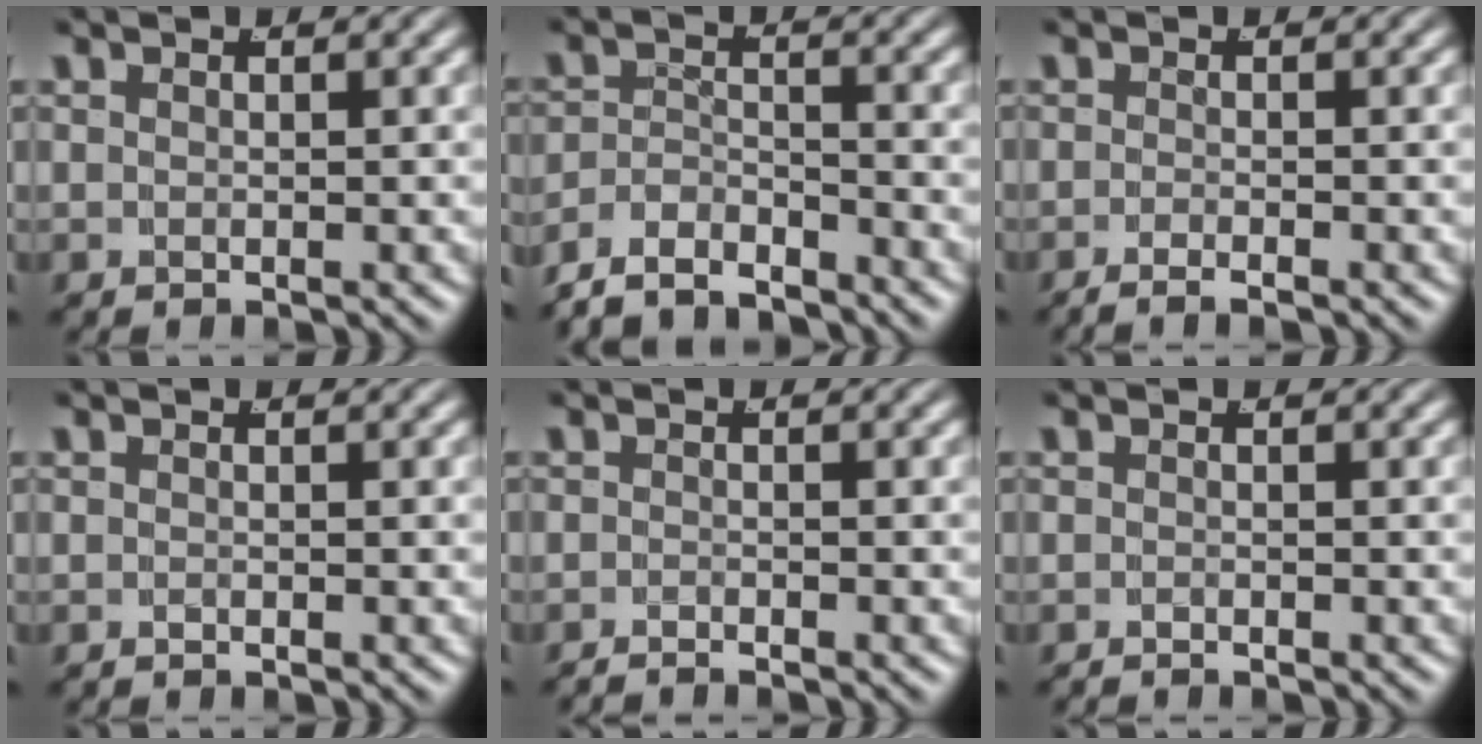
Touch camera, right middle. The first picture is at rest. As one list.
[{"total": 5.6, "force": [-4.8, 2.3, 1.4], "torque": [-0.029, -0.014, -0.081]}, {"total": 1.7, "force": [-1.6, 0.0, 0.6], "torque": [-0.016, -0.006, -0.025]}, {"total": 0.6, "force": [-0.5, -0.4, -0.1], "torque": [-0.002, -0.005, -0.005]}, {"total": 1.4, "force": [-1.3, -0.2, -0.1], "torque": [-0.002, -0.008, -0.022]}, {"total": 0.9, "force": [-0.8, -0.4, -0.1], "torque": [-0.002, -0.009, -0.011]}]